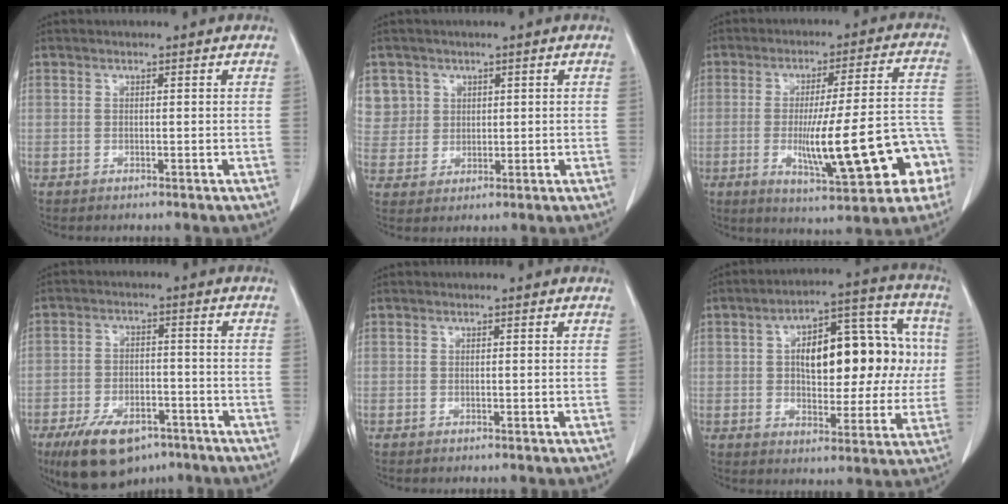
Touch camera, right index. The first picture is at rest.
{"total": 6.0, "force": [2.6, 5.4, 0.0], "torque": [0.009, 0.009, 0.062]}
{"total": 18.6, "force": [-5.2, 2.8, 17.6], "torque": [-0.214, 0.024, -0.057]}
{"total": 12.0, "force": [-8.1, 5.7, 6.8], "torque": [-0.120, -0.005, -0.128]}
{"total": 0.0}
{"total": 18.2, "force": [2.4, 8.1, 16.1], "torque": [-0.236, 0.046, 0.040]}